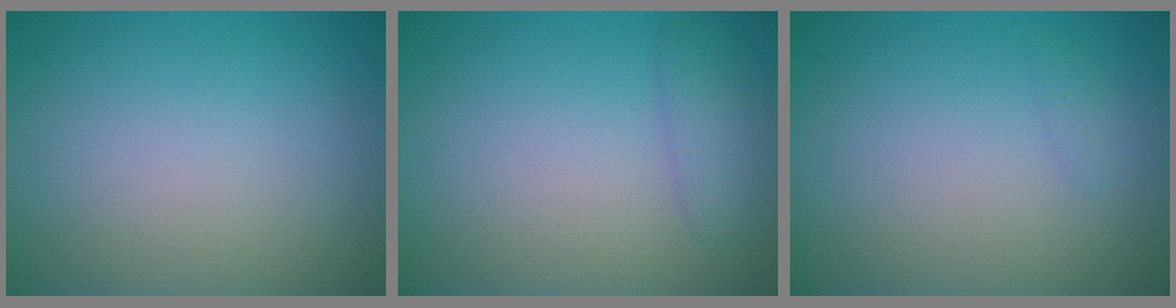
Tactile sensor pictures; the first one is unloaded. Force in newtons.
{"total": 1.5, "press": 1.5, "slide": 0.1}
{"total": 0.5, "press": 0.5, "slide": 0.0}